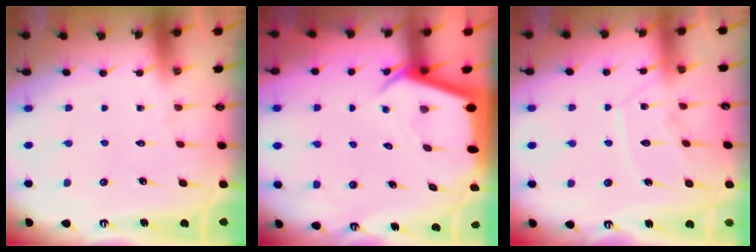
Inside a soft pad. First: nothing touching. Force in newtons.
{"total": 4.0, "press": 4.0, "slide": 0.4}
{"total": 9.9, "press": 9.9, "slide": 0.1}